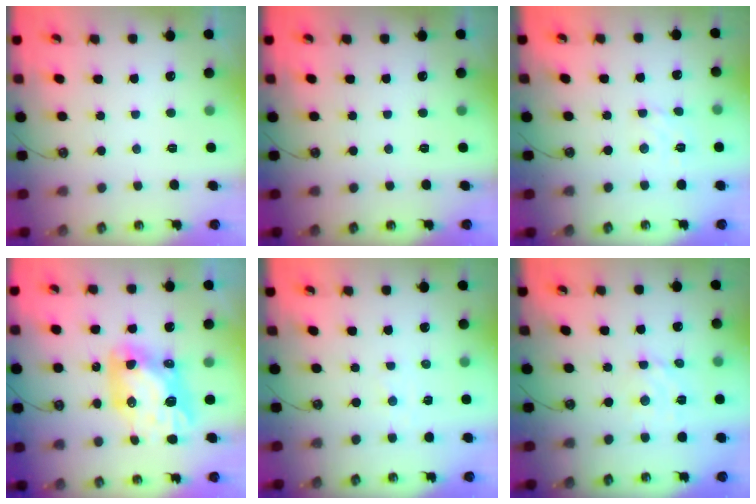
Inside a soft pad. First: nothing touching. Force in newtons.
{"total": 0.0}
{"total": 2.3, "press": 2.3, "slide": 0.5}
{"total": 12.3, "press": 12.3, "slide": 1.2}
{"total": 1.9, "press": 1.9, "slide": 0.3}
{"total": 5.1, "press": 5.0, "slide": 1.0}